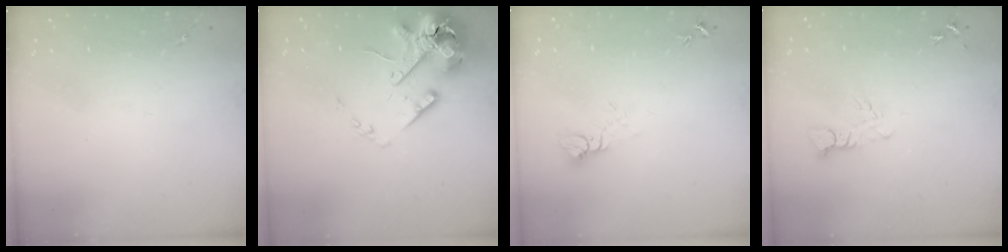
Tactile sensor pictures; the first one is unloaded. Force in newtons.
{"total": 15.9, "press": 15.7, "slide": 2.5}
{"total": 5.0, "press": 5.0, "slide": 0.4}
{"total": 4.0, "press": 4.0, "slide": 0.4}